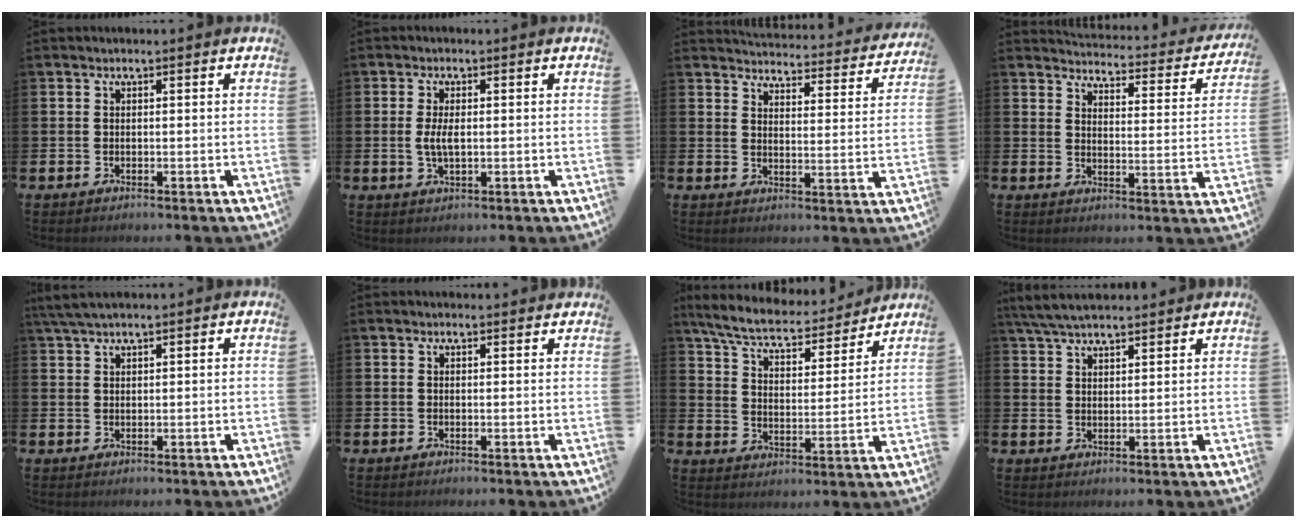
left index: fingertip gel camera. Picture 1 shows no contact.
{"total": 3.1, "force": [0.1, 1.3, 2.8], "torque": [-0.056, -0.001, -0.003]}
{"total": 4.0, "force": [4.0, 0.6, 0.4], "torque": [-0.017, -0.039, 0.064]}
{"total": 3.4, "force": [3.3, 0.6, 0.6], "torque": [-0.020, -0.036, 0.048]}
{"total": 3.2, "force": [2.7, 0.7, 1.6], "torque": [-0.037, 0.002, 0.051]}
{"total": 0.9, "force": [0.9, 0.1, 0.0], "torque": [0.013, -0.004, 0.013]}
{"total": 7.4, "force": [6.8, 1.2, 2.7], "torque": [-0.083, -0.047, 0.115]}
{"total": 5.2, "force": [4.8, 0.9, 1.6], "torque": [-0.044, -0.016, 0.089]}